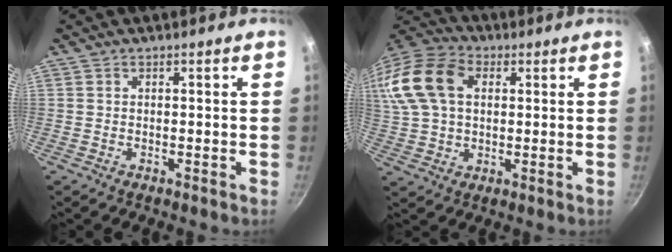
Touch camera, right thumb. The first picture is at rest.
{"total": 21.1, "force": [5.5, 14.6, 14.2], "torque": [-0.308, 0.027, 0.090]}